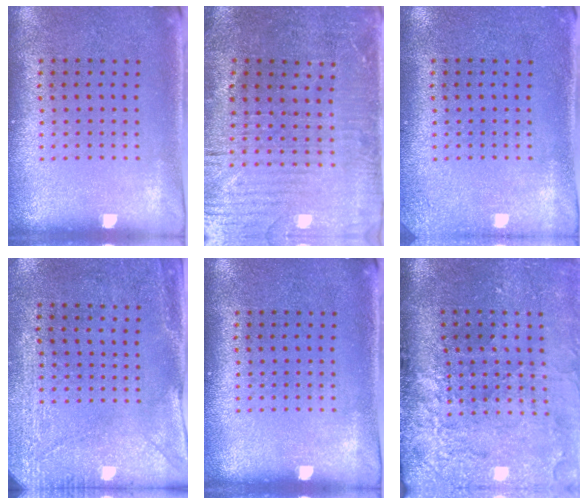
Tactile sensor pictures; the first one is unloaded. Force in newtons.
{"total": 1.6, "press": 1.5, "slide": 0.5}
{"total": 1.4, "press": 1.4, "slide": 0.1}
{"total": 2.9, "press": 2.5, "slide": 1.5}
{"total": 0.0}
{"total": 4.6, "press": 3.5, "slide": 3.0}